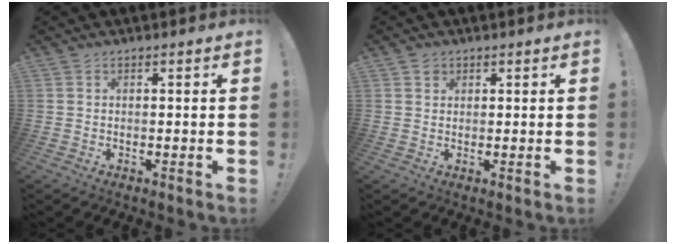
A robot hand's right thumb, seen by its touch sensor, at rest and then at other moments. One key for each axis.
{"total": 1.7, "fx": 1.1, "fy": 1.2, "fz": 0.2, "tx": 0.011, "ty": -0.010, "tz": 0.018}